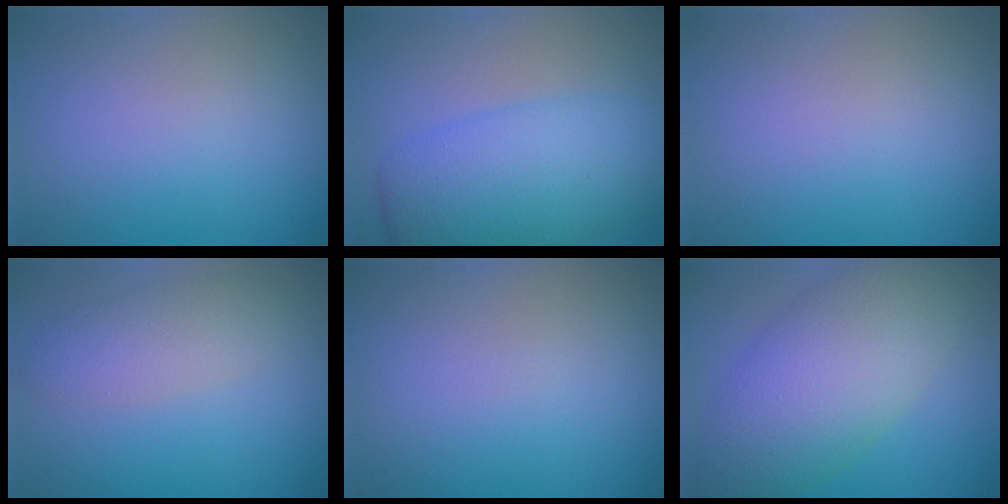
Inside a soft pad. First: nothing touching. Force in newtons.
{"total": 8.2, "press": 8.2, "slide": 0.1}
{"total": 0.0}
{"total": 2.9, "press": 2.9, "slide": 0.2}
{"total": 0.0}
{"total": 9.1, "press": 9.1, "slide": 0.6}